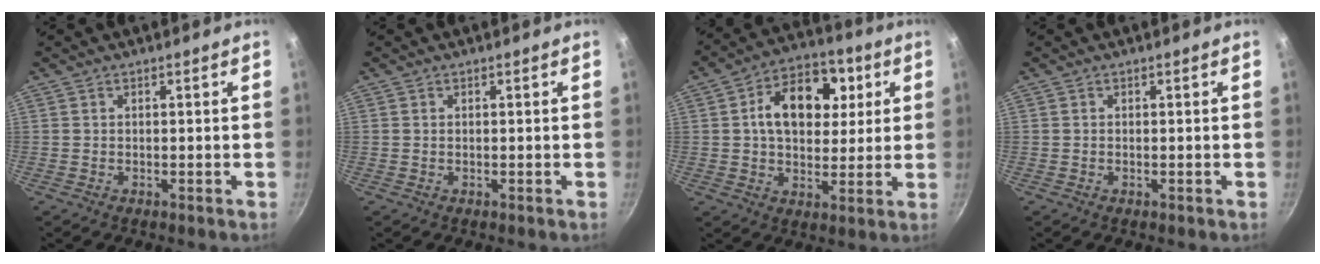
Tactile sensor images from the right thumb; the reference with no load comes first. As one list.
[{"total": 0.0}, {"total": 15.0, "force": [3.5, 9.9, 10.6], "torque": [-0.130, 0.009, 0.049]}, {"total": 0.0}]